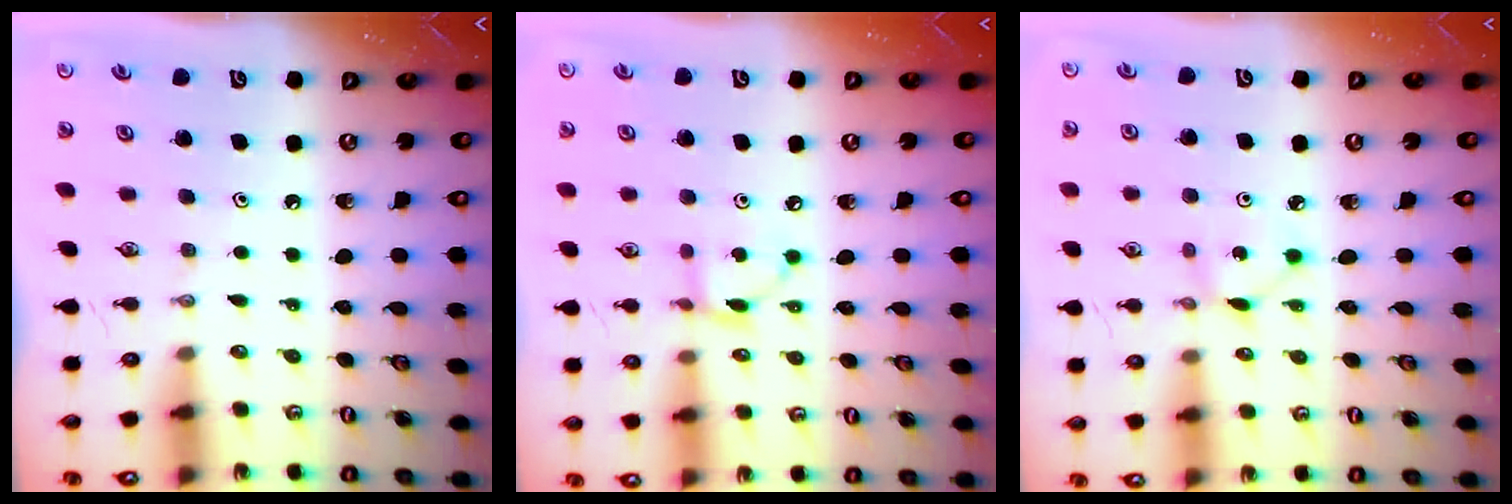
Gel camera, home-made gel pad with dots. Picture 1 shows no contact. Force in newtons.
{"total": 6.3, "press": 6.3, "slide": 0.2}
{"total": 2.0, "press": 2.0, "slide": 0.2}